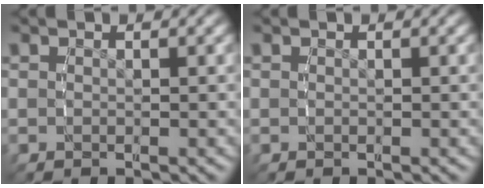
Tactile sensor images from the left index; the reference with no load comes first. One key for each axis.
{"total": 0.0}